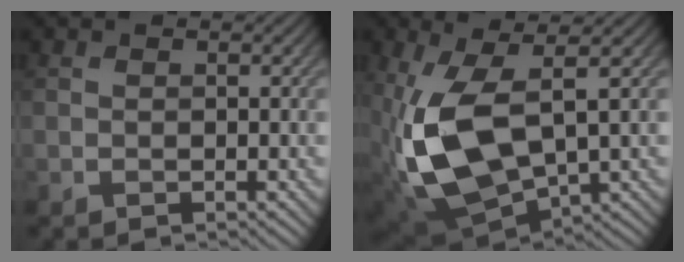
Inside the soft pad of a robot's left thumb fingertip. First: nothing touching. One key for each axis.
{"total": 12.8, "fx": 0.1, "fy": 6.6, "fz": 11.0, "tx": -0.269, "ty": -0.032, "tz": 0.013}